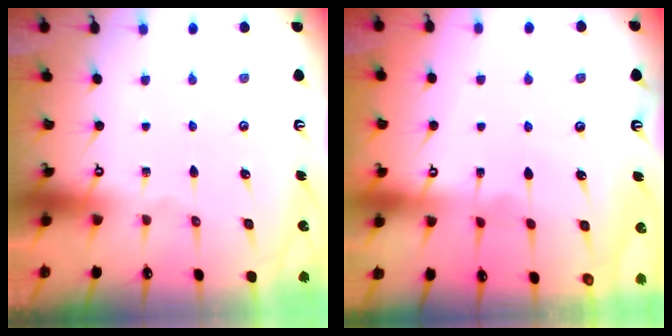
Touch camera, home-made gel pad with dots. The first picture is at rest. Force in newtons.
{"total": 2.3, "press": 2.3, "slide": 0.2}